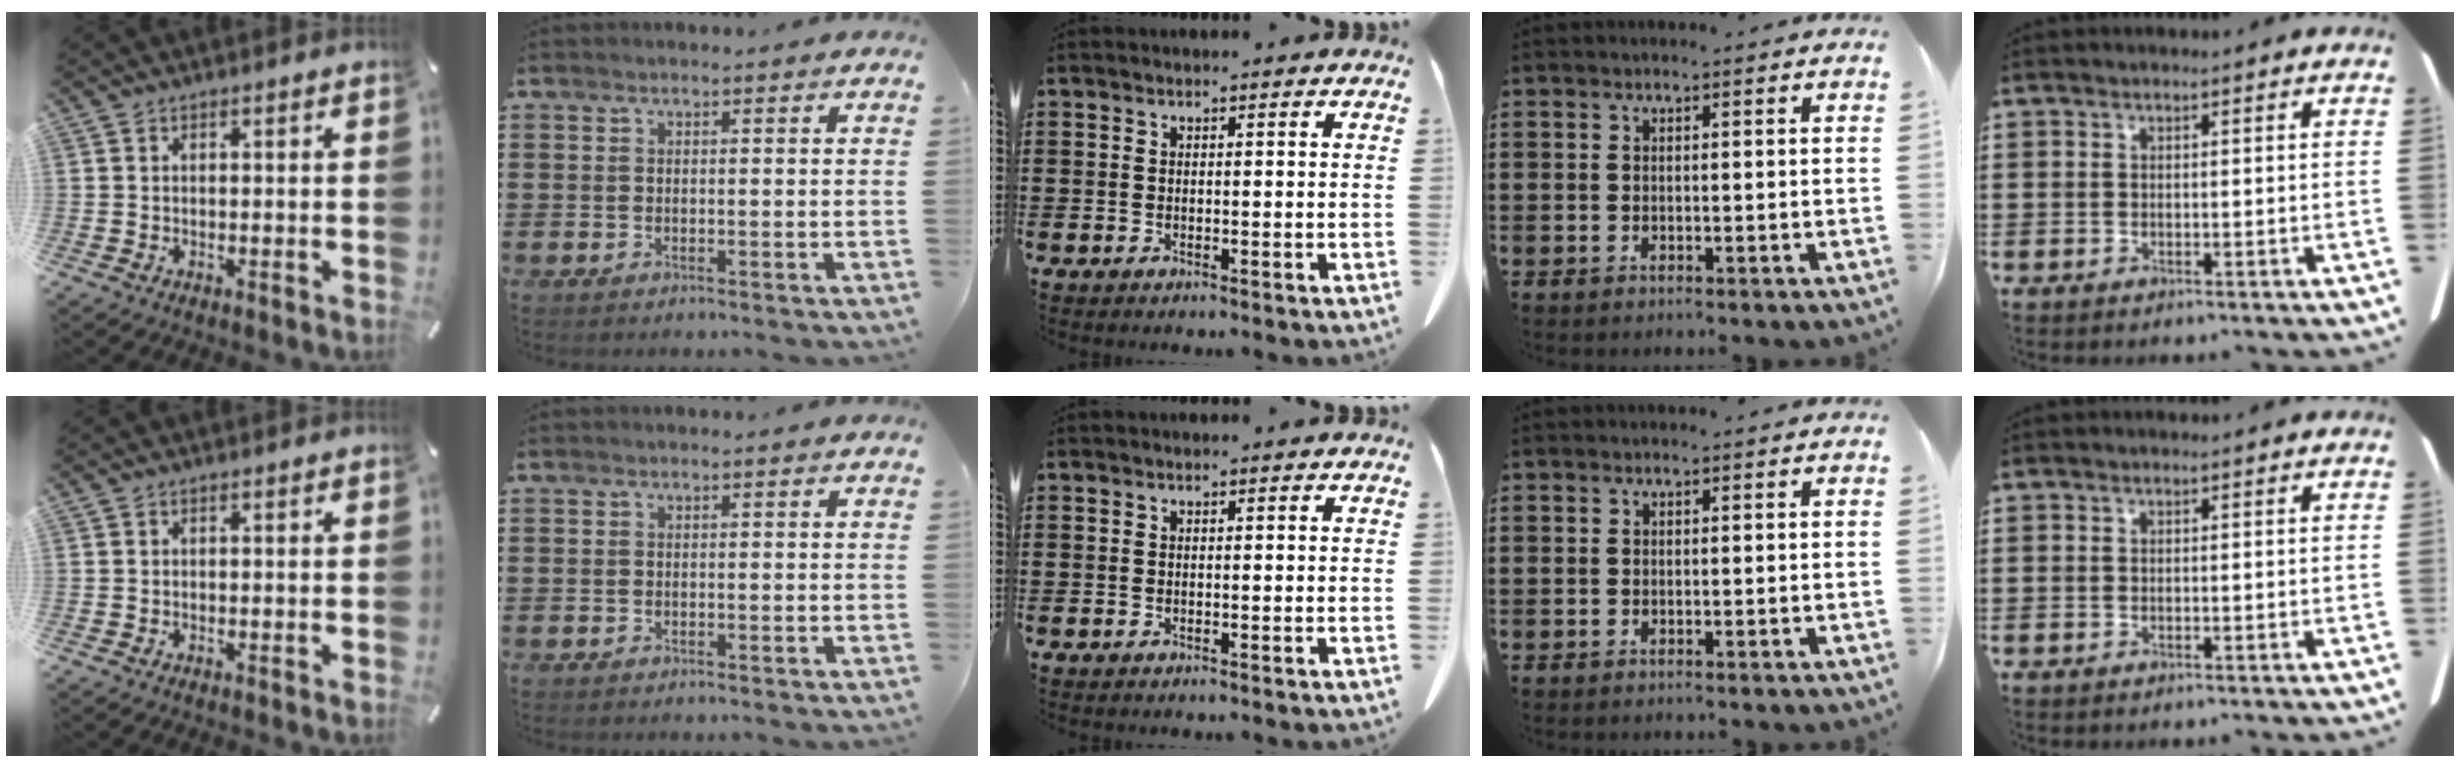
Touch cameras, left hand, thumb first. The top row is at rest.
{}